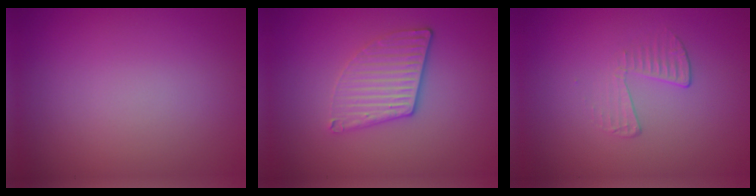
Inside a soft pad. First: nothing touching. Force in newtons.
{"total": 3.4, "press": 2.9, "slide": 1.7}
{"total": 1.8, "press": 0.5, "slide": 1.7}